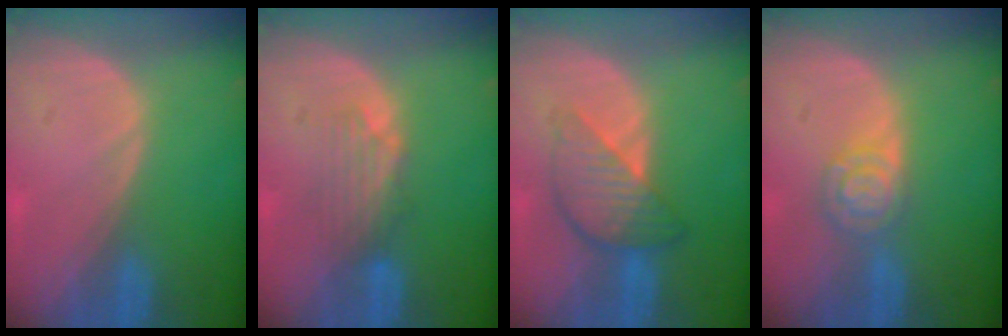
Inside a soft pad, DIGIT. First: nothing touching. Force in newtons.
{"total": 4.2, "press": 3.8, "slide": 1.9}
{"total": 6.2, "press": 6.2, "slide": 0.3}
{"total": 5.1, "press": 4.5, "slide": 2.6}